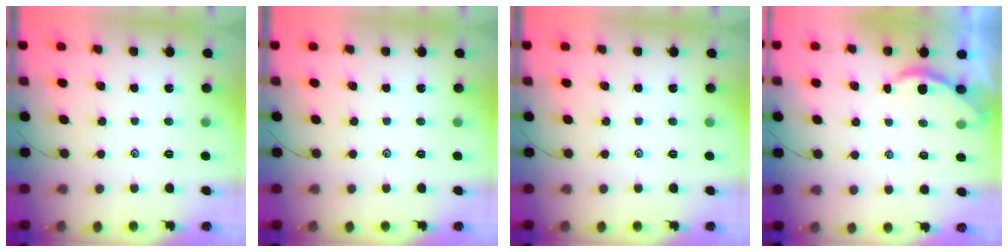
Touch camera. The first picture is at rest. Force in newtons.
{"total": 0.0}
{"total": 0.0}
{"total": 2.3, "press": 2.3, "slide": 0.2}